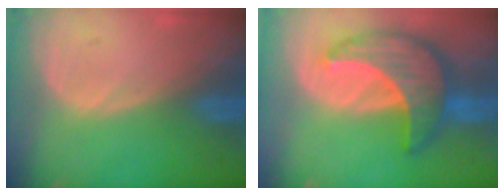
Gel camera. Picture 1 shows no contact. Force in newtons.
{"total": 9.9, "press": 9.8, "slide": 0.6}